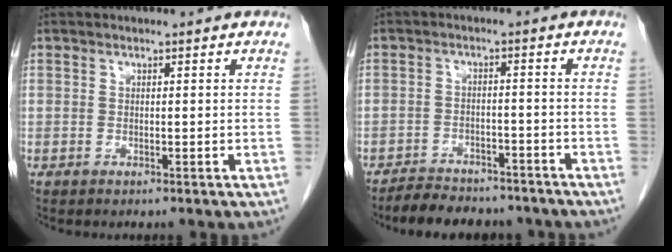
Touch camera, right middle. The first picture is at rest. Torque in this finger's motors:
{"motor_torque": [0.50, -0.49, 0.07, 0.05]}